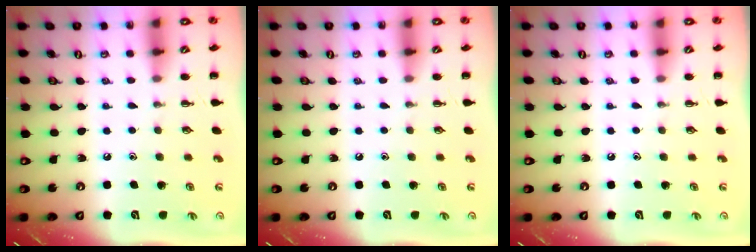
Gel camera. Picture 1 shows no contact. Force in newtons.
{"total": 0.0}
{"total": 0.0}